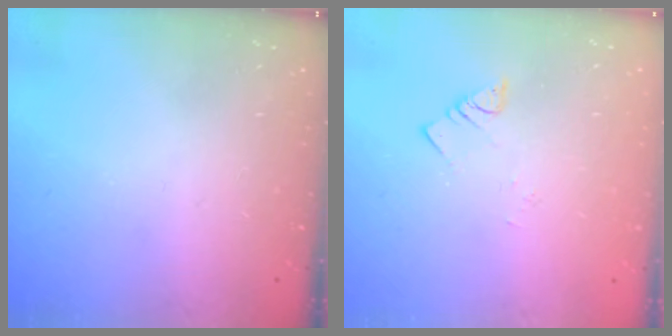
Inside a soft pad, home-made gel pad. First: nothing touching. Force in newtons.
{"total": 1.9, "press": 1.9, "slide": 0.1}